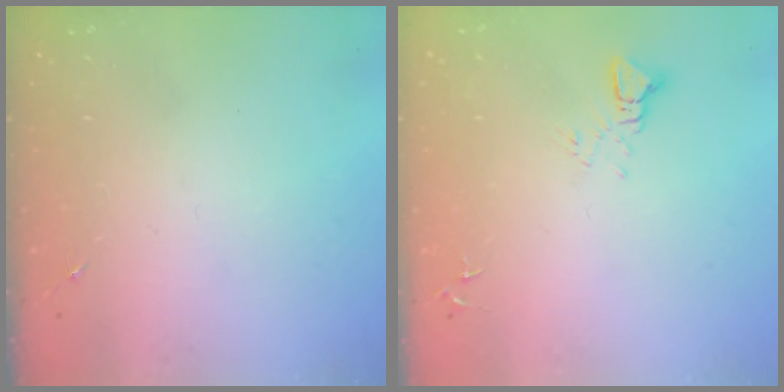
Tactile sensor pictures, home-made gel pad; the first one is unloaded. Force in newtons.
{"total": 3.6, "press": 3.6, "slide": 0.3}